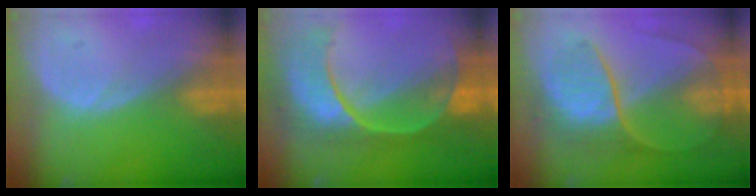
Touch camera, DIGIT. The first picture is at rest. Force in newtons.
{"total": 11.7, "press": 9.5, "slide": 6.8}
{"total": 8.5, "press": 7.4, "slide": 4.1}